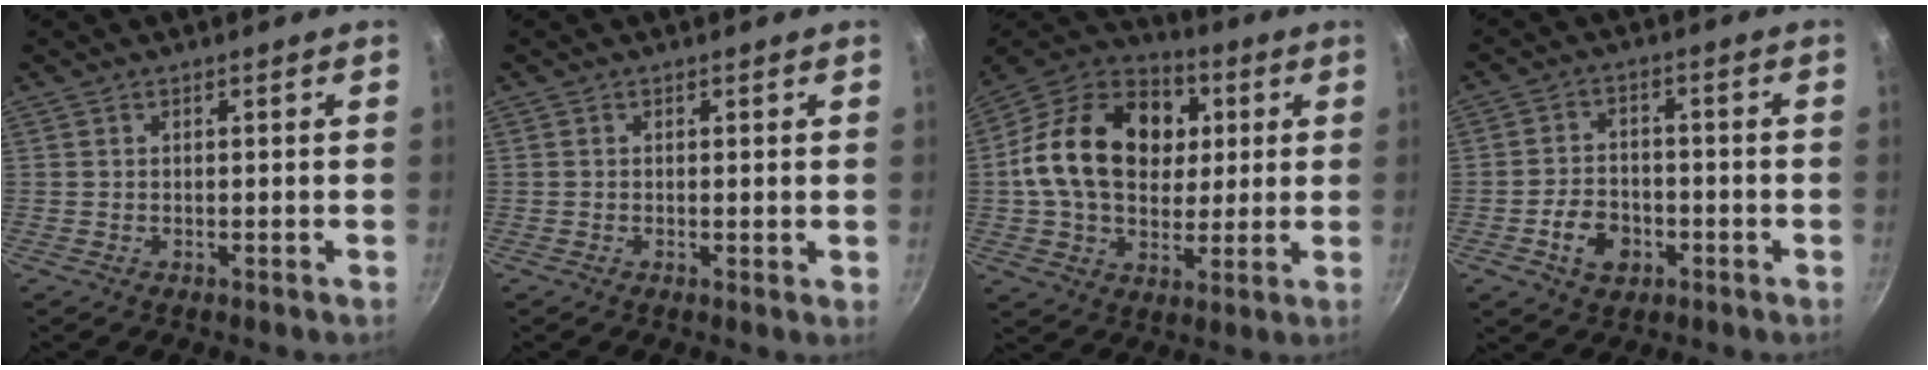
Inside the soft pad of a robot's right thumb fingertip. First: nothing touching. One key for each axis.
{"total": 0.6, "fx": 0.3, "fy": 0.2, "fz": 0.5, "tx": -0.007, "ty": -0.004, "tz": -0.001}
{"total": 22.3, "fx": 3.6, "fy": 16.4, "fz": 14.7, "tx": -0.222, "ty": 0.019, "tz": 0.049}
{"total": 6.9, "fx": -2.8, "fy": 4.9, "fz": 3.9, "tx": -0.054, "ty": 0.023, "tz": -0.050}